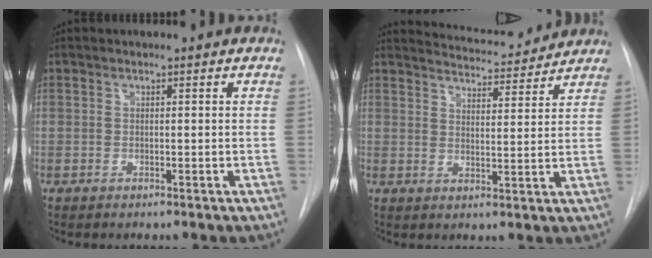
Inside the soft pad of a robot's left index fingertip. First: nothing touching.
{"total": 9.7, "force": [9.5, 1.2, 1.7], "torque": [-0.029, 0.002, 0.129]}